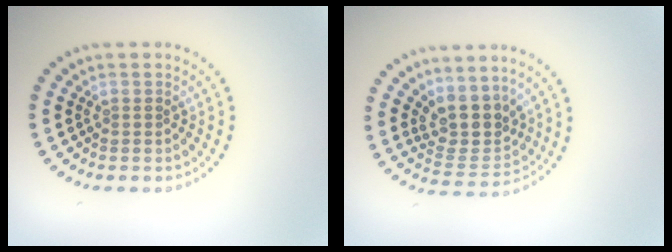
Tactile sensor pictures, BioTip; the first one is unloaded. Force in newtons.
{"total": 3.8, "press": 3.1, "slide": 2.2}